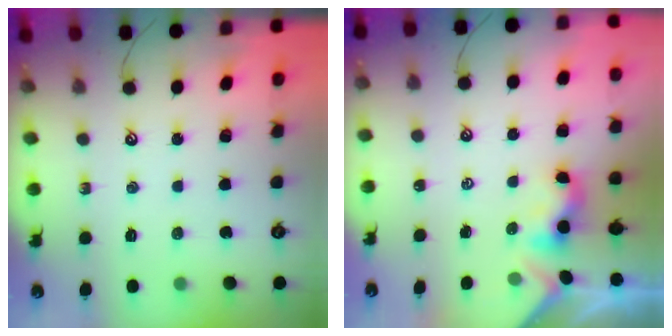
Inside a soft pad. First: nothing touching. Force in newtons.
{"total": 0.0}